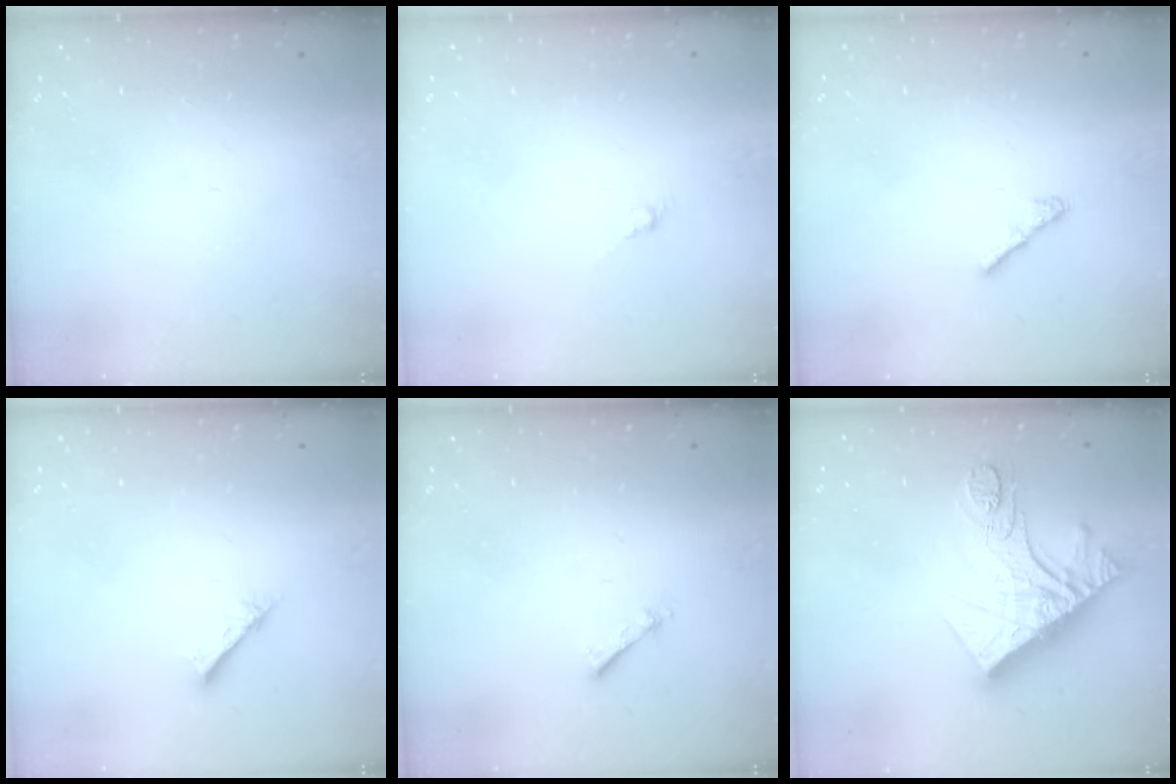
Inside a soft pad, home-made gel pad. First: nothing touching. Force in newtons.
{"total": 0.0}
{"total": 3.1, "press": 3.0, "slide": 0.7}
{"total": 2.1, "press": 2.1, "slide": 0.2}
{"total": 2.7, "press": 2.7, "slide": 0.4}
{"total": 17.1, "press": 17.1, "slide": 1.4}